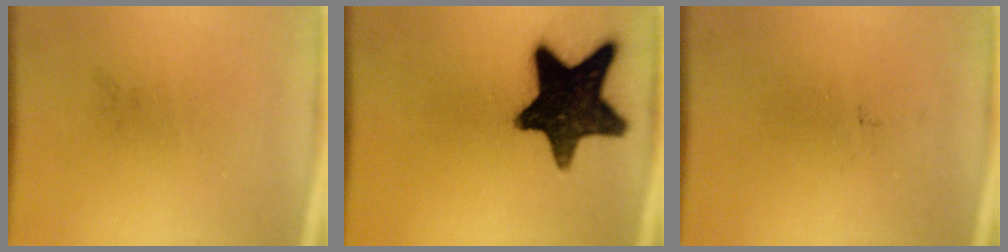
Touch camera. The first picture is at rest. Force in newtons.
{"total": 17.6}
{"total": 0.0}